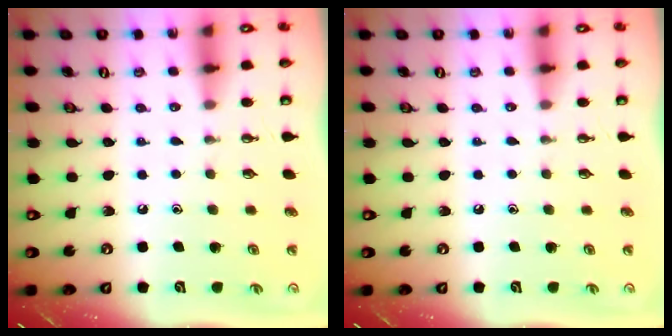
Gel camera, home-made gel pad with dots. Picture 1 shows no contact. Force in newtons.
{"total": 0.0}